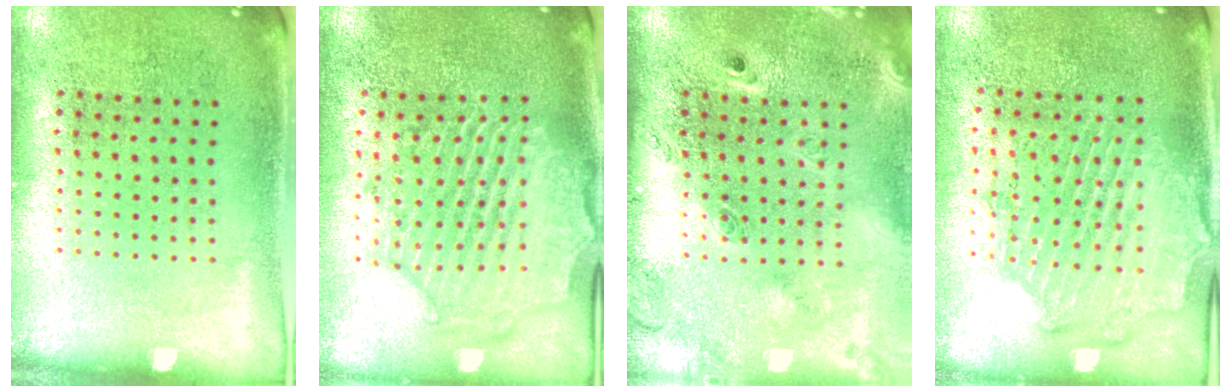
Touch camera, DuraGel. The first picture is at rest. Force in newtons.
{"total": 2.3, "press": 2.2, "slide": 0.8}
{"total": 2.6, "press": 1.9, "slide": 1.8}
{"total": 1.9, "press": 1.7, "slide": 0.8}